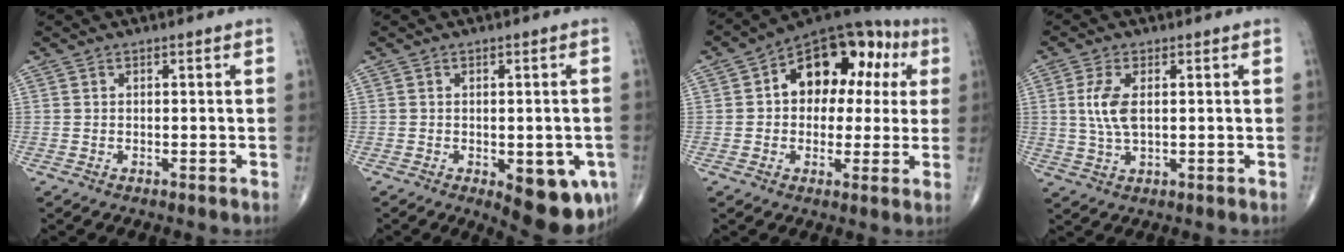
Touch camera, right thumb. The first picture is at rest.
{"total": 11.0, "force": [-3.9, 4.9, 9.1], "torque": [-0.086, -0.006, -0.038]}
{"total": 17.5, "force": [3.9, 11.6, 12.6], "torque": [-0.120, 0.035, 0.049]}
{"total": 5.8, "force": [0.9, 2.6, 5.1], "torque": [-0.116, -0.001, 0.020]}